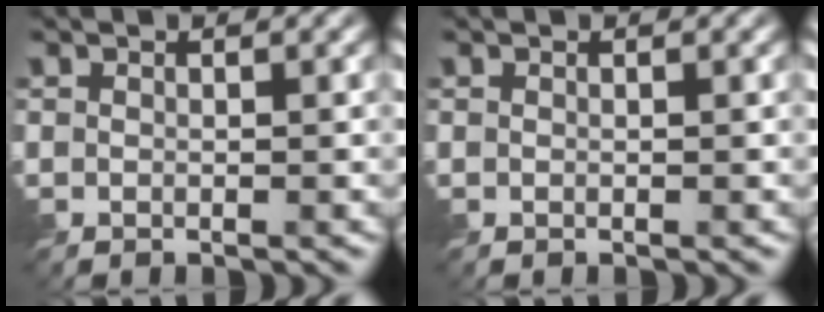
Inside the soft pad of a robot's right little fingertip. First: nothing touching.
{"total": 0.0}